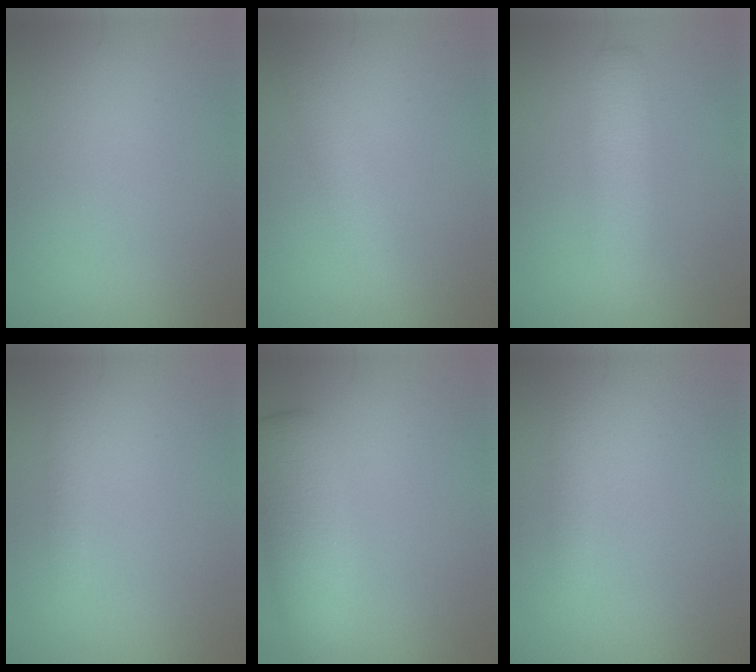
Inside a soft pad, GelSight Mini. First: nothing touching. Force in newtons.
{"total": 2.1, "press": 2.1, "slide": 0.1}
{"total": 3.6, "press": 3.6, "slide": 0.2}
{"total": 0.8, "press": 0.8, "slide": 0.0}
{"total": 6.0, "press": 6.0, "slide": 0.3}
{"total": 0.8, "press": 0.8, "slide": 0.0}